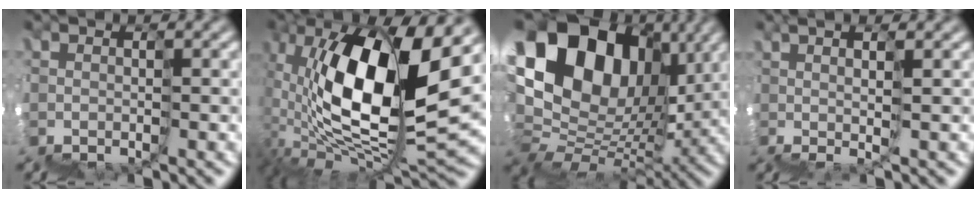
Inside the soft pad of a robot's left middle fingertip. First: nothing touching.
{"total": 10.2, "force": [2.9, 2.9, 9.3], "torque": [-0.172, 0.020, 0.043]}
{"total": 13.1, "force": [7.3, 8.4, 7.0], "torque": [-0.096, 0.060, 0.130]}
{"total": 2.7, "force": [1.7, -1.2, 1.8], "torque": [0.003, 0.011, 0.035]}